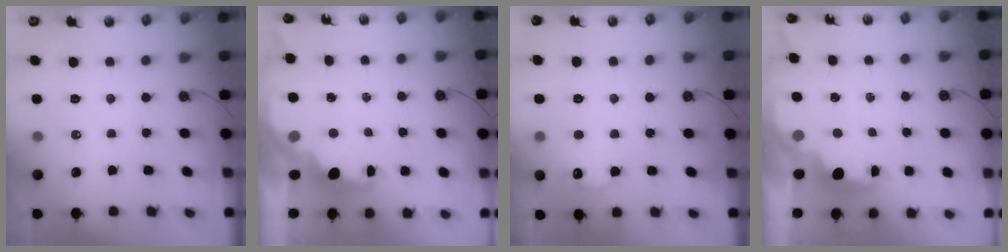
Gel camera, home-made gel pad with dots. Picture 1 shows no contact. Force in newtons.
{"total": 3.0, "press": 2.9, "slide": 0.5}
{"total": 9.3, "press": 9.3, "slide": 0.7}
{"total": 2.2, "press": 2.1, "slide": 0.8}